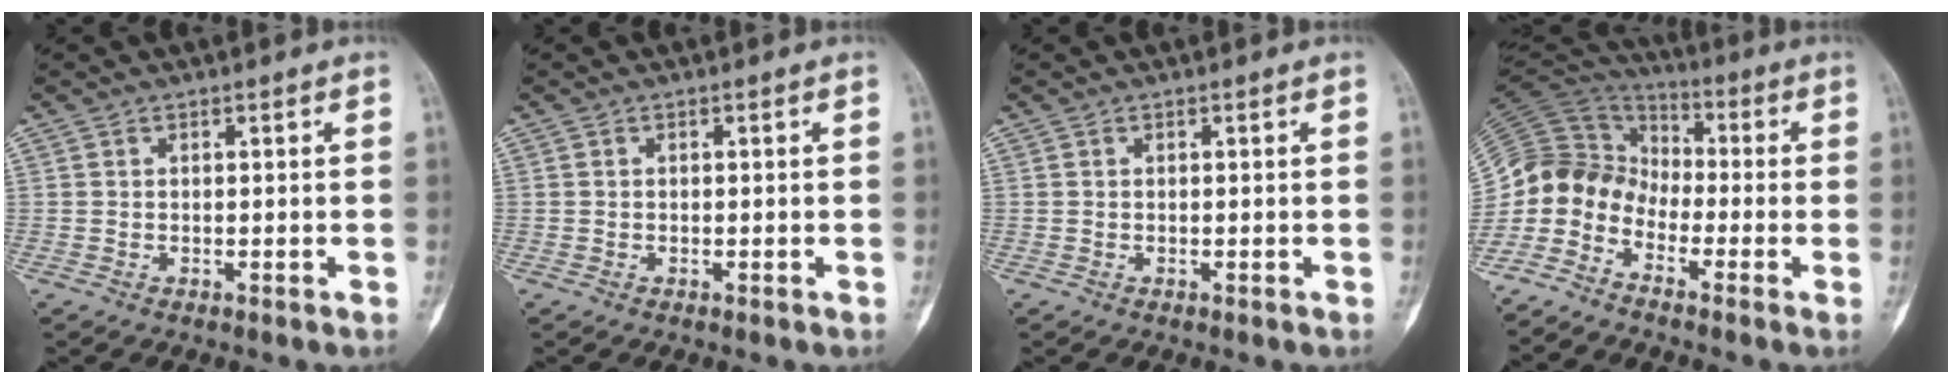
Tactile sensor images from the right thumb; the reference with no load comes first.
{"total": 0.0}
{"total": 0.0}
{"total": 11.2, "force": [-6.6, 7.7, 4.8], "torque": [-0.086, 0.071, -0.147]}